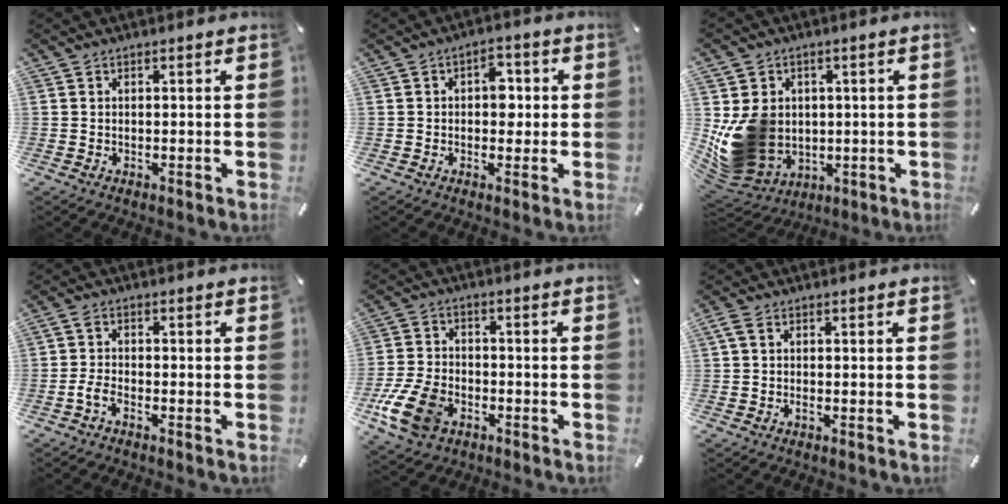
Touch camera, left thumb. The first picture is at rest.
{"total": 4.9, "force": [0.3, 3.4, 3.5], "torque": [-0.030, -0.002, -0.008]}
{"total": 13.7, "force": [0.4, 12.3, 6.0], "torque": [-0.134, -0.017, 0.015]}
{"total": 3.1, "force": [-1.6, 1.4, 2.3], "torque": [-0.058, 0.000, -0.034]}
{"total": 11.7, "force": [-5.4, 7.8, 6.9], "torque": [-0.154, 0.022, -0.098]}
{"total": 1.4, "force": [-0.3, 0.5, 1.2], "torque": [-0.023, -0.001, -0.006]}